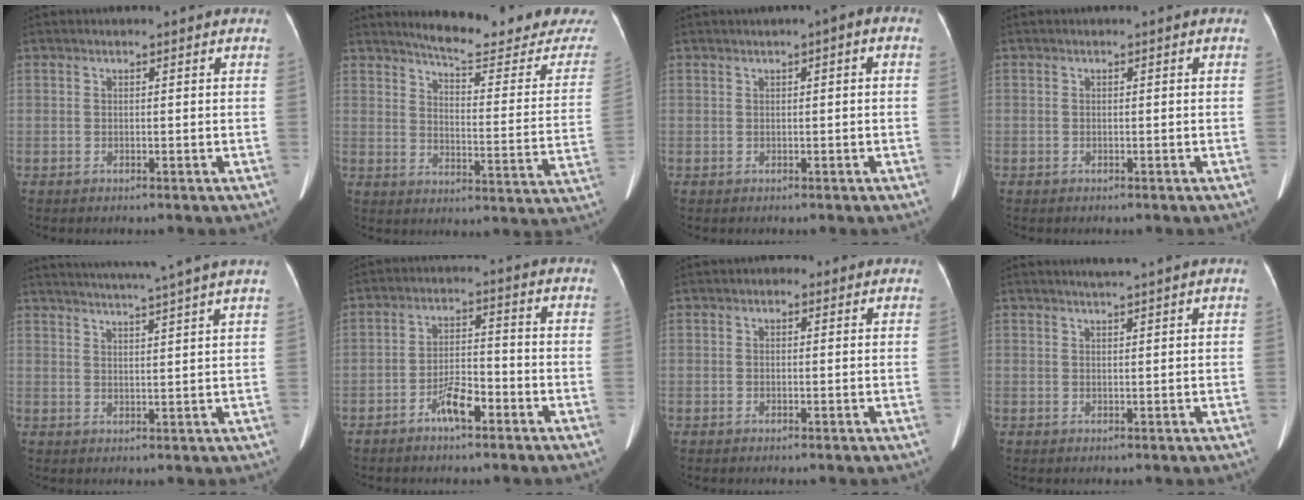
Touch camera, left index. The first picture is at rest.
{"total": 20.8, "force": [19.5, 1.6, 7.2], "torque": [-0.093, -0.097, 0.228]}
{"total": 1.8, "force": [0.3, 0.5, 1.7], "torque": [-0.021, 0.015, 0.001]}
{"total": 0.6, "force": [-0.4, 0.4, -0.1], "torque": [-0.003, 0.004, -0.008]}
{"total": 13.5, "force": [11.8, -2.1, 6.2], "torque": [-0.106, -0.014, 0.151]}
{"total": 5.1, "force": [-3.3, 1.3, 3.7], "torque": [-0.074, 0.003, -0.058]}
{"total": 1.1, "force": [0.6, 0.9, 0.5], "torque": [-0.007, 0.010, 0.002]}
{"total": 2.0, "force": [1.6, -0.6, 0.9], "torque": [-0.009, 0.004, 0.032]}